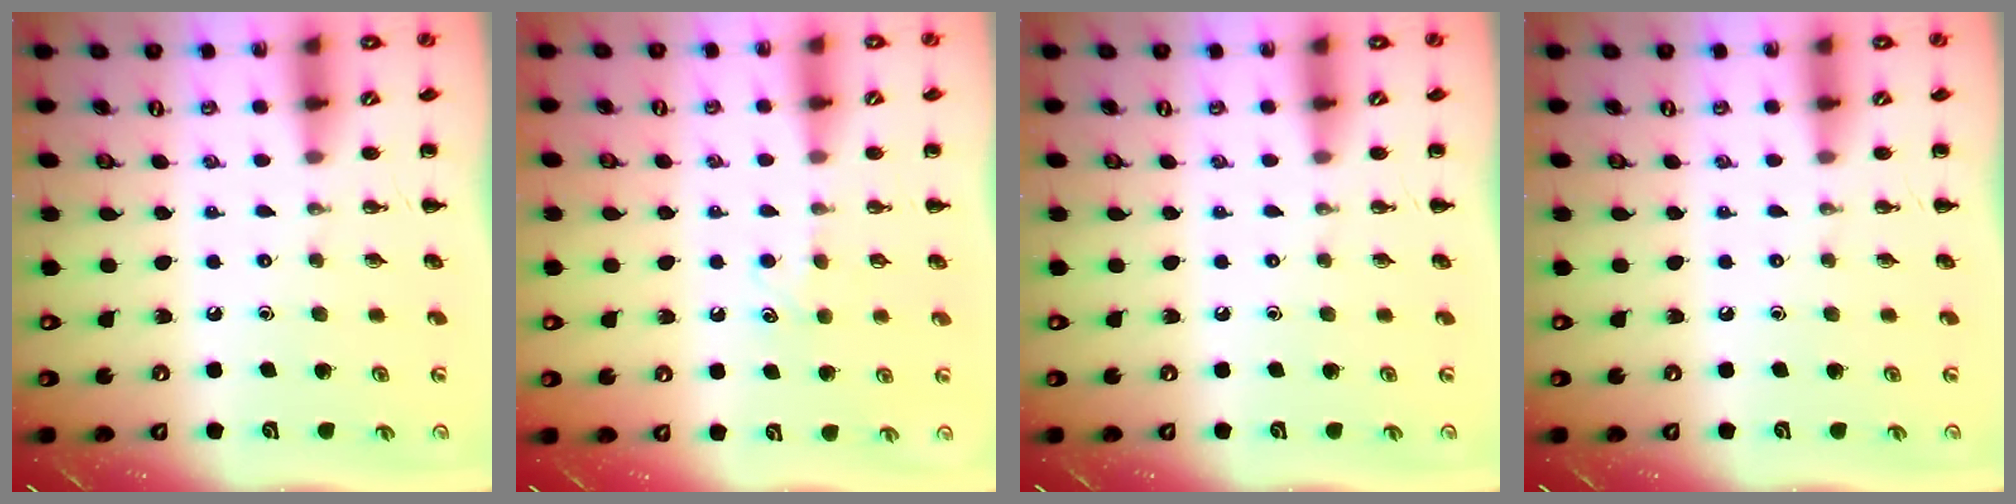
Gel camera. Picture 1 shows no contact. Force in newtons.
{"total": 4.4, "press": 4.2, "slide": 1.2}
{"total": 0.0}
{"total": 0.0}